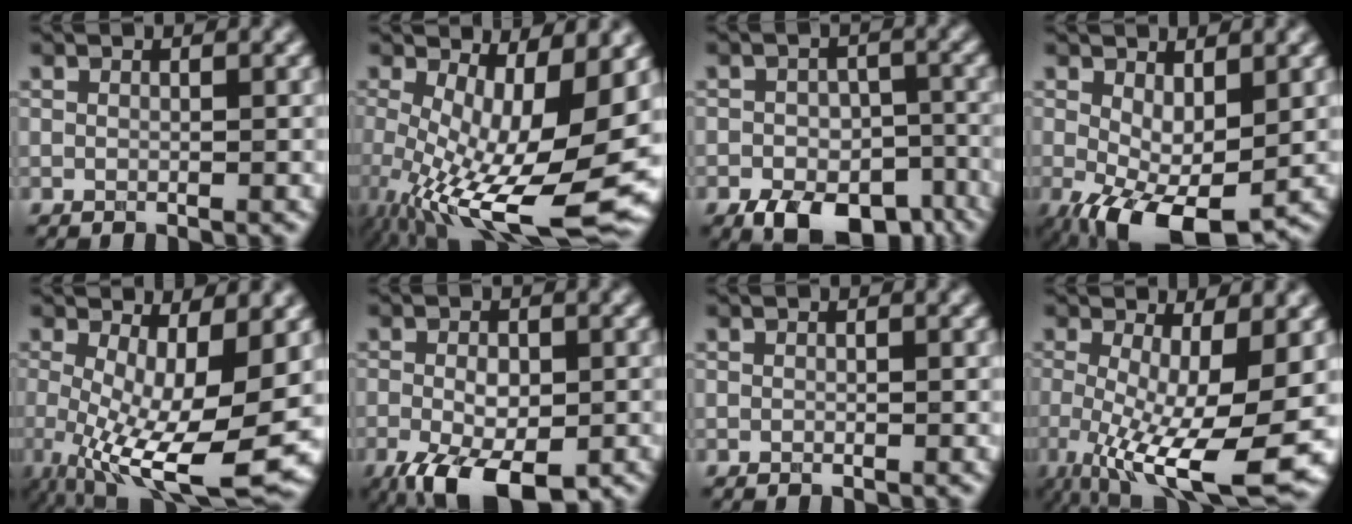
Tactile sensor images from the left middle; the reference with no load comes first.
{"total": 14.5, "force": [-2.7, 5.0, 13.3], "torque": [-0.221, -0.030, -0.030]}
{"total": 8.5, "force": [-5.2, 4.6, 4.9], "torque": [-0.070, -0.019, -0.073]}
{"total": 6.5, "force": [-1.8, 3.0, 5.4], "torque": [-0.110, -0.009, -0.030]}
{"total": 11.7, "force": [-2.0, 3.9, 10.8], "torque": [-0.184, -0.028, -0.022]}
{"total": 7.4, "force": [-3.6, 3.4, 5.6], "torque": [-0.102, -0.011, -0.058]}
{"total": 0.0}
{"total": 11.9, "force": [-3.2, 3.4, 10.9], "torque": [-0.184, -0.030, -0.043]}